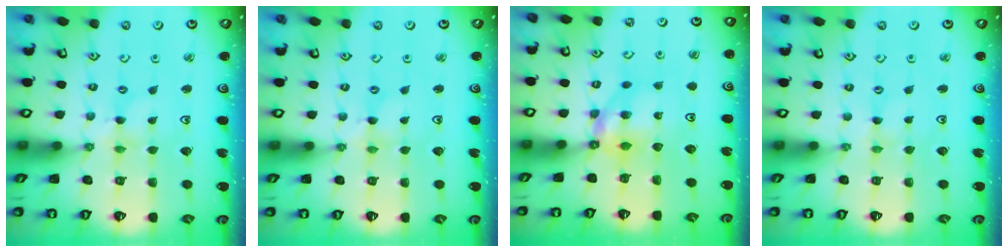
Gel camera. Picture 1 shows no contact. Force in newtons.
{"total": 0.8, "press": 0.7, "slide": 0.2}
{"total": 7.2, "press": 7.2, "slide": 0.2}
{"total": 0.0}